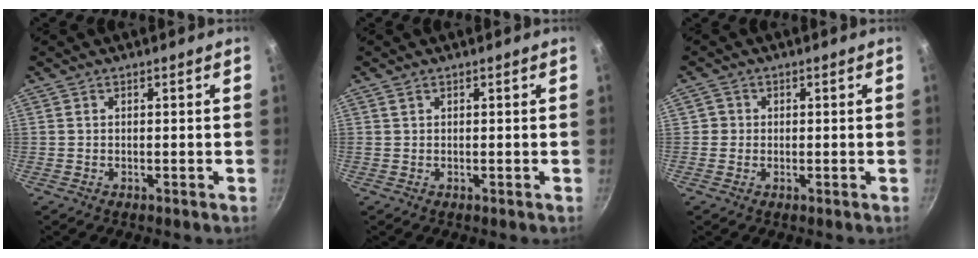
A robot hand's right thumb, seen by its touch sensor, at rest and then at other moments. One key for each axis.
{"total": 0.8, "fx": 0.5, "fy": 0.4, "fz": 0.4, "tx": -0.007, "ty": 0.001, "tz": 0.010}
{"total": 1.8, "fx": -0.1, "fy": 1.8, "fz": 0.3, "tx": 0.006, "ty": 0.006, "tz": -0.004}